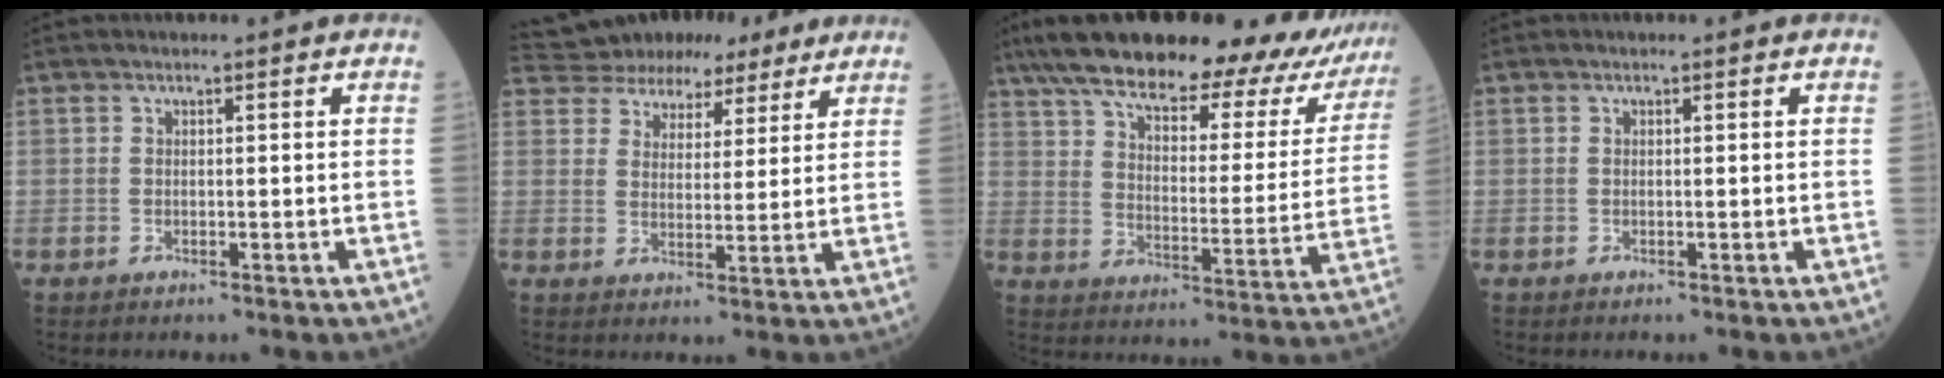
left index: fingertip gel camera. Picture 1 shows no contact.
{"total": 14.8, "force": [13.1, 5.8, 3.9], "torque": [-0.075, 0.038, 0.188]}
{"total": 31.7, "force": [26.6, 7.1, 15.7], "torque": [-0.254, -0.021, 0.343]}
{"total": 0.0}